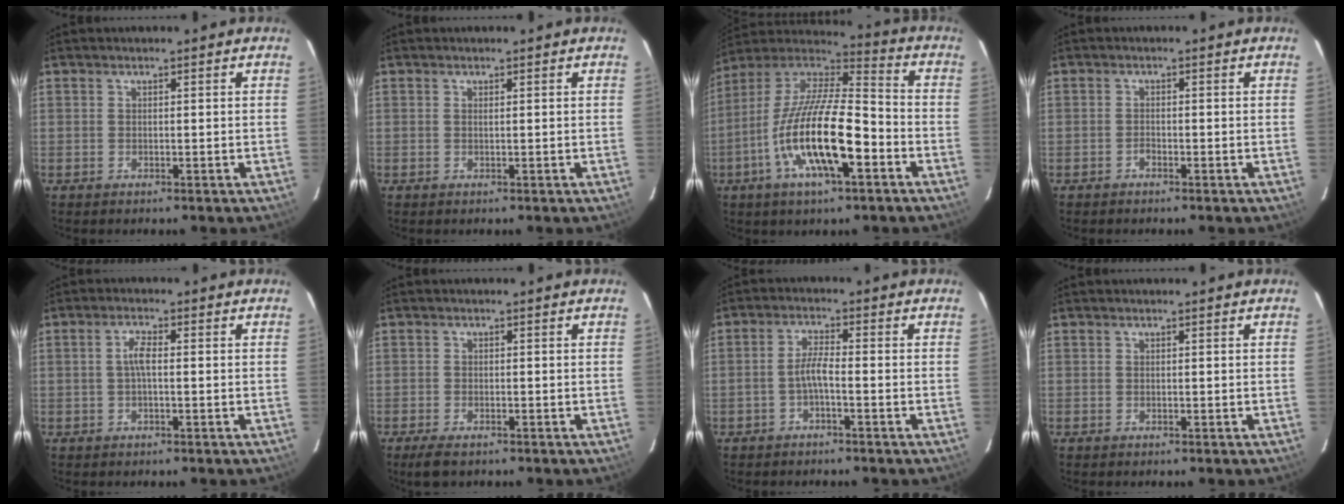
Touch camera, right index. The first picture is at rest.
{"total": 0.0}
{"total": 20.0, "force": [-7.3, 5.8, 17.7], "torque": [-0.337, -0.019, -0.143]}
{"total": 0.8, "force": [-0.7, 0.3, 0.2], "torque": [-0.003, 0.003, -0.015]}
{"total": 2.6, "force": [-0.1, 0.7, 2.5], "torque": [-0.052, 0.006, -0.002]}
{"total": 3.7, "force": [-2.7, 1.4, 2.1], "torque": [-0.053, -0.014, -0.049]}
{"total": 2.8, "force": [-1.5, 0.2, 2.4], "torque": [-0.055, 0.009, -0.030]}
{"total": 0.0}